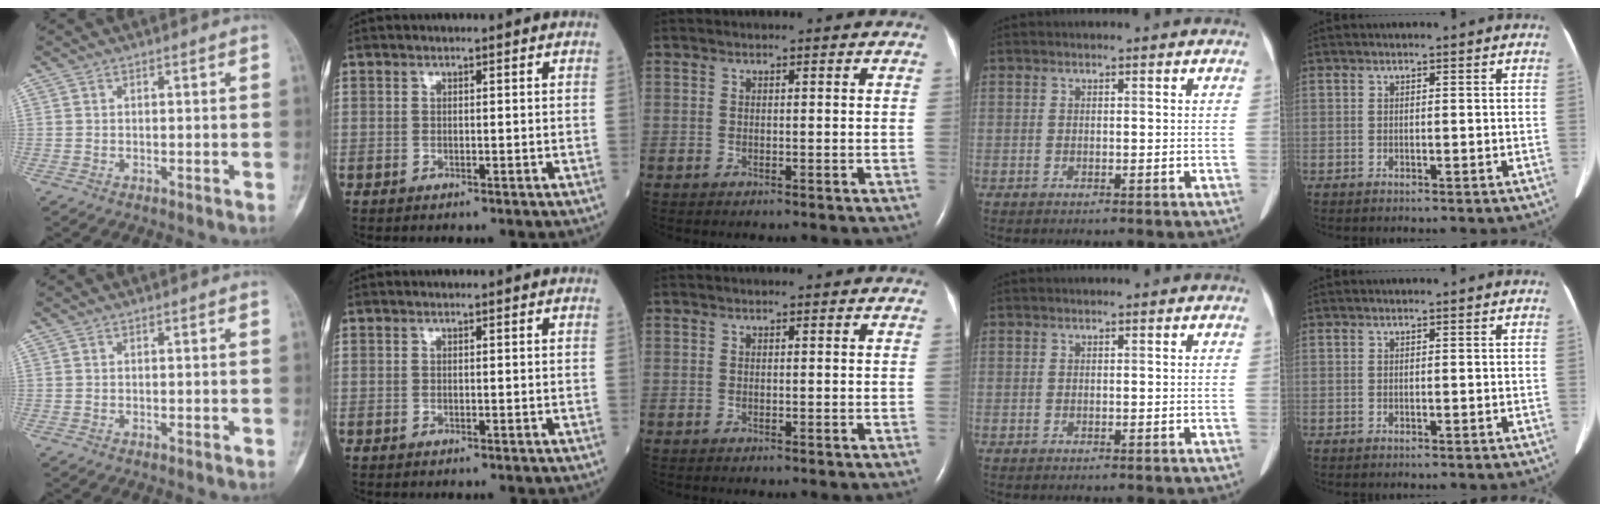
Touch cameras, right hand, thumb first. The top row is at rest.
{}